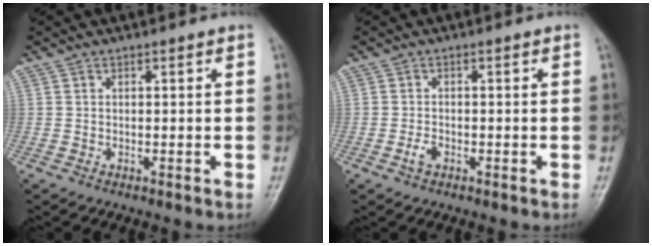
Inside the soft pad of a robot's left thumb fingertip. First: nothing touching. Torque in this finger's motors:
{"motor_torque": [-0.25, 0.42, 0.10, 0.08, 0.00]}